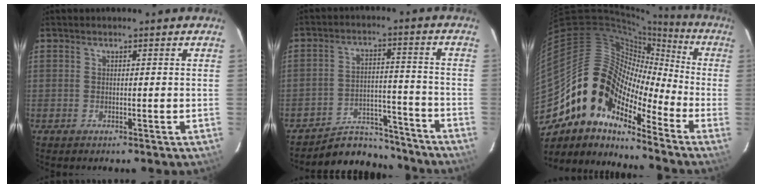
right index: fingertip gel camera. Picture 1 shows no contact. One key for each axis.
{"total": 11.2, "fx": -10.5, "fy": 3.9, "fz": 0.9, "tx": -0.028, "ty": 0.038, "tz": -0.153}
{"total": 15.4, "fx": -9.0, "fy": 9.7, "fz": 7.7, "tx": -0.142, "ty": 0.017, "tz": -0.187}